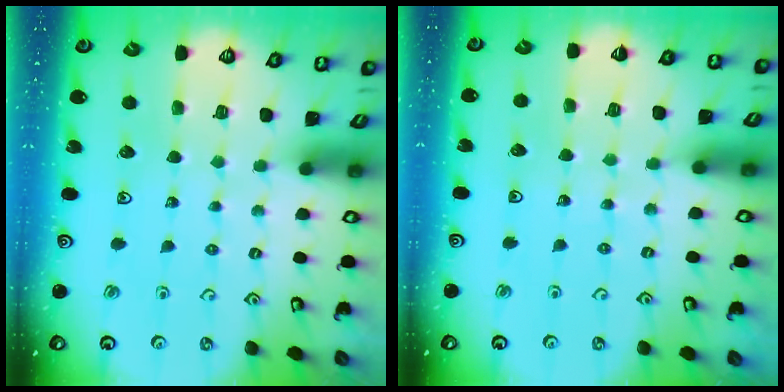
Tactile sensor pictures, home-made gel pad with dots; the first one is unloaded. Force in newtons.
{"total": 3.0, "press": 3.0, "slide": 0.2}